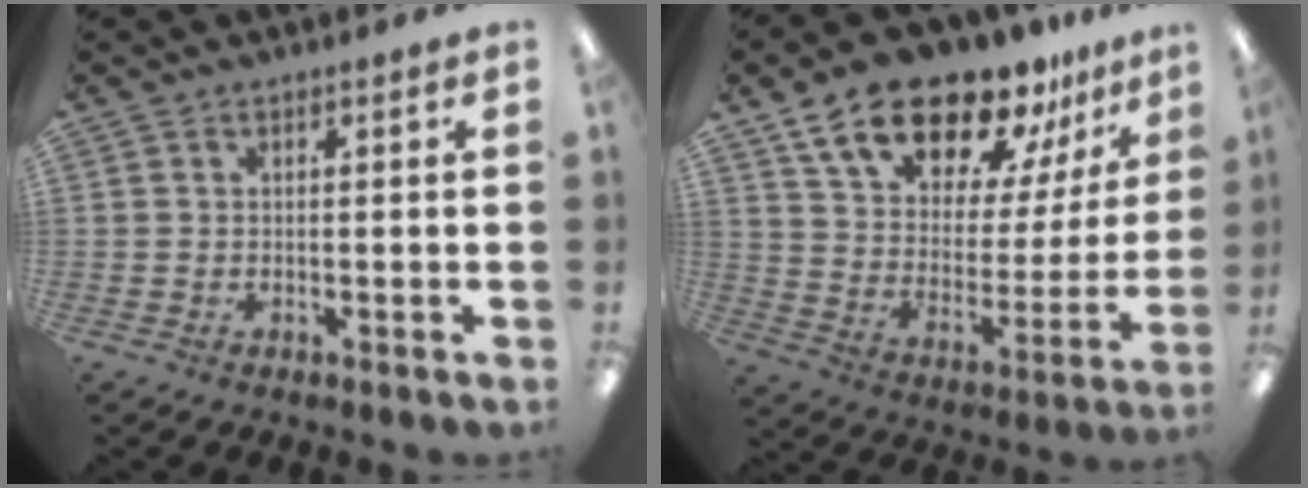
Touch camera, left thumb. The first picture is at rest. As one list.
[{"total": 20.5, "force": [16.4, 8.7, 8.9], "torque": [-0.156, -0.112, 0.288]}]